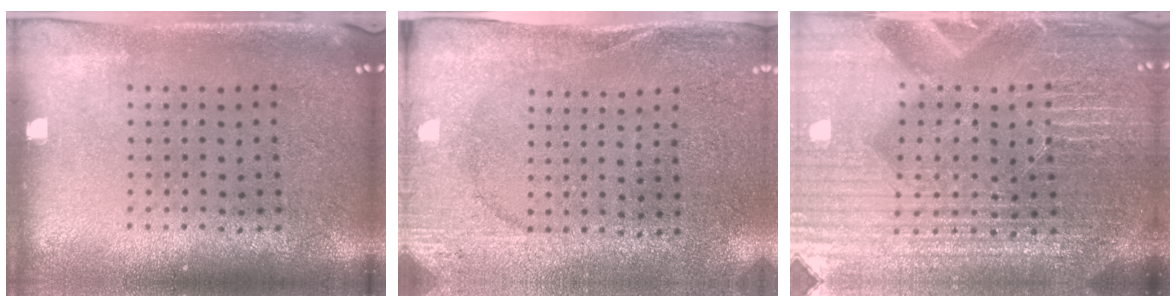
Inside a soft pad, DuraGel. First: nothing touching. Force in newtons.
{"total": 2.6, "press": 2.4, "slide": 0.9}
{"total": 5.8, "press": 5.3, "slide": 2.3}